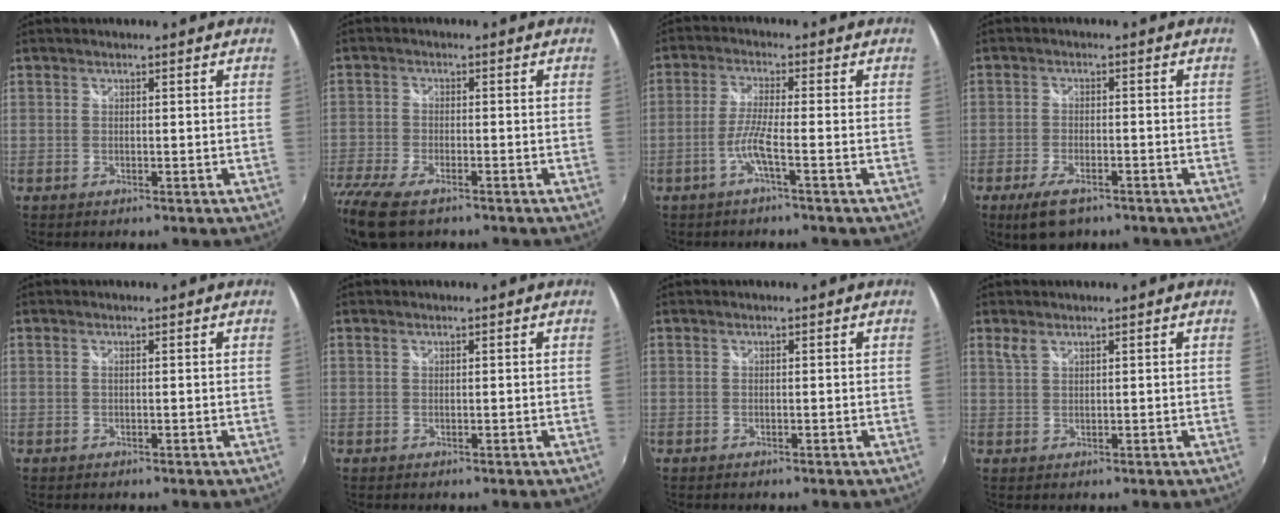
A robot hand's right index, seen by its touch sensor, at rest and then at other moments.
{"total": 13.9, "force": [-10.0, 5.3, 8.1], "torque": [-0.200, -0.063, -0.181]}
{"total": 4.4, "force": [-2.1, -0.6, 3.8], "torque": [-0.088, -0.002, -0.042]}
{"total": 6.6, "force": [-4.5, 2.7, 4.0], "torque": [-0.100, -0.015, -0.076]}
{"total": 0.0}
{"total": 0.0}
{"total": 0.0}
{"total": 1.7, "force": [1.2, 0.6, 1.0], "torque": [-0.020, 0.002, 0.025]}